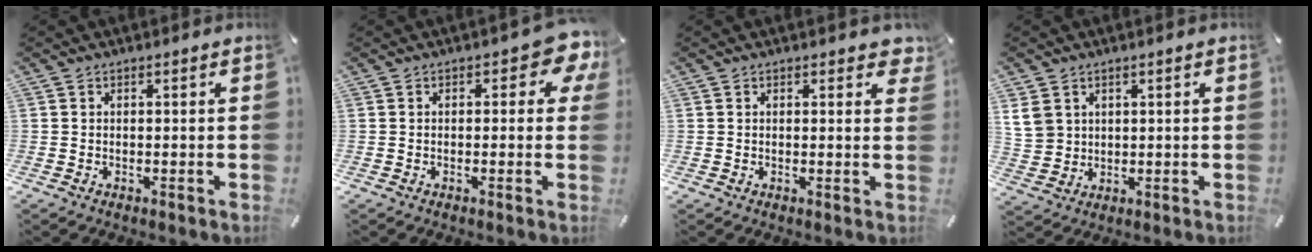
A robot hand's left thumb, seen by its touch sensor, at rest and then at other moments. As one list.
[{"total": 6.0, "force": [2.0, 2.9, 4.8], "torque": [-0.056, -0.011, 0.026]}, {"total": 1.8, "force": [1.2, 1.0, 0.8], "torque": [-0.003, -0.001, 0.018]}, {"total": 6.1, "force": [2.6, 5.3, 1.4], "torque": [-0.041, 0.001, 0.051]}]